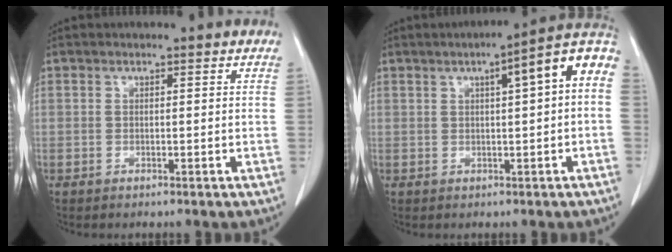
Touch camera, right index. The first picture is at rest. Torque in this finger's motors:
{"motor_torque": [0.92, -0.04, 0.45, 0.04]}